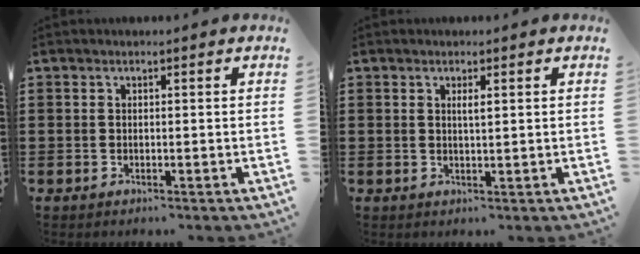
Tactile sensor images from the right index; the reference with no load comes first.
{"total": 1.2, "force": [0.5, 0.2, 1.1], "torque": [-0.022, 0.002, 0.007]}